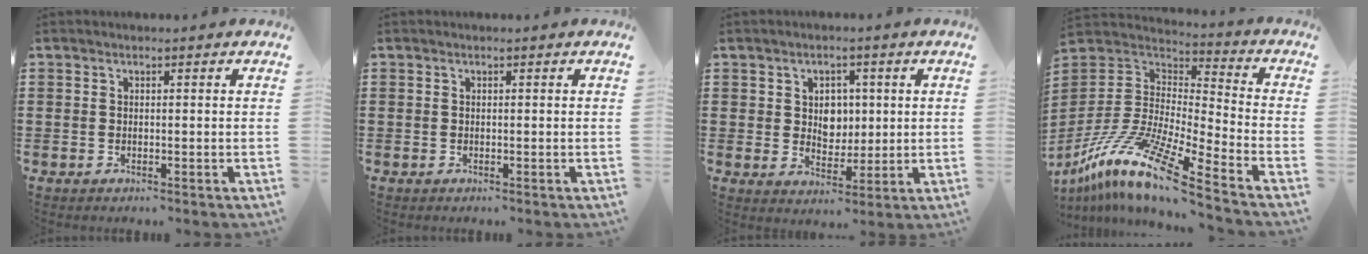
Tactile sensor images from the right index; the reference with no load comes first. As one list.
[{"total": 0.0}, {"total": 4.2, "force": [1.2, 3.7, 1.6], "torque": [-0.031, 0.007, 0.017]}, {"total": 14.1, "force": [-10.3, 1.4, 9.4], "torque": [-0.204, 0.005, -0.204]}]